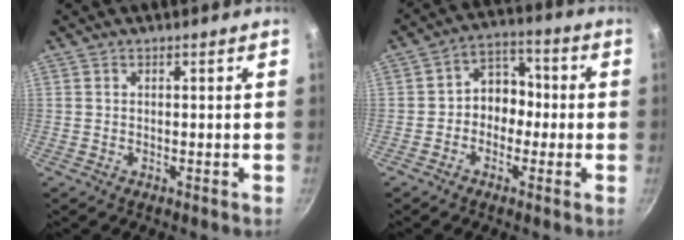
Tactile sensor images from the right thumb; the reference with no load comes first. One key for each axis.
{"total": 8.0, "fx": -1.0, "fy": 6.2, "fz": 4.8, "tx": -0.034, "ty": 0.035, "tz": -0.033}